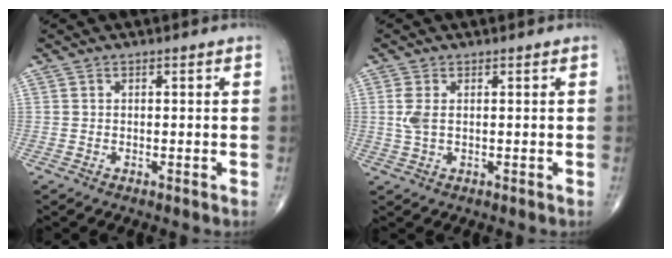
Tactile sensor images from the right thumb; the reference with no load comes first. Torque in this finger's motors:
{"motor_torque": [0.22, 0.40, 0.37, -0.15, 0.00]}